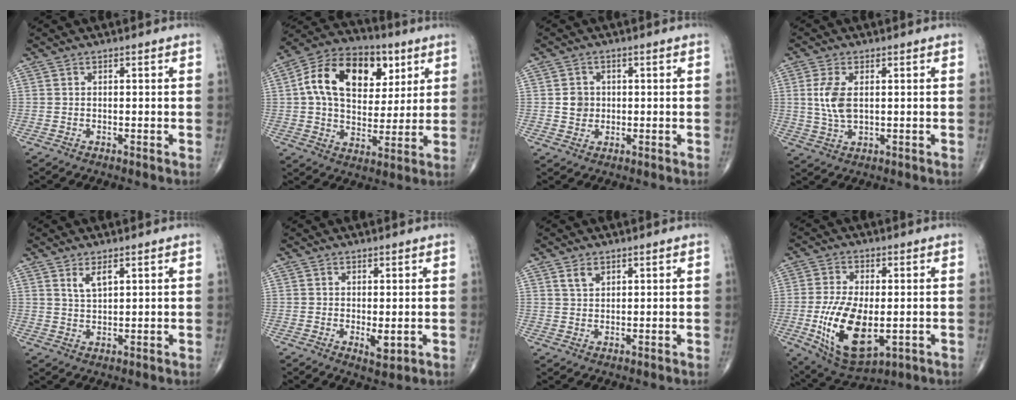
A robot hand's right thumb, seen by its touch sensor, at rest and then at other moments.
{"total": 19.8, "force": [5.9, 13.0, 13.6], "torque": [-0.203, 0.002, 0.092]}
{"total": 3.3, "force": [0.2, 3.0, 1.3], "torque": [-0.006, 0.003, 0.003]}
{"total": 6.2, "force": [0.9, 3.2, 5.3], "torque": [-0.118, -0.003, 0.020]}
{"total": 3.3, "force": [1.9, 1.3, 2.5], "torque": [-0.044, -0.011, 0.040]}
{"total": 2.9, "force": [-0.3, 1.0, 2.7], "torque": [-0.041, -0.010, 0.001]}
{"total": 2.6, "force": [1.6, 1.5, 1.4], "torque": [-0.020, -0.006, 0.034]}
{"total": 15.4, "force": [-2.8, 7.7, 13.0], "torque": [-0.239, -0.014, -0.030]}